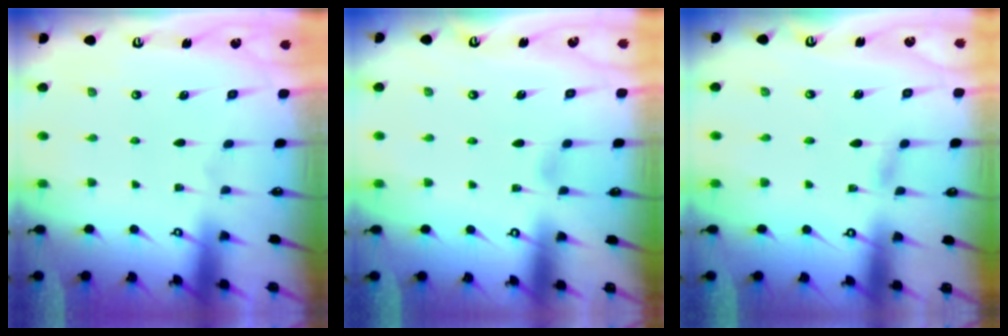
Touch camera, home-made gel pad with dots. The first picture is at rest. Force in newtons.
{"total": 4.7, "press": 4.6, "slide": 0.4}
{"total": 2.0, "press": 2.0, "slide": 0.2}